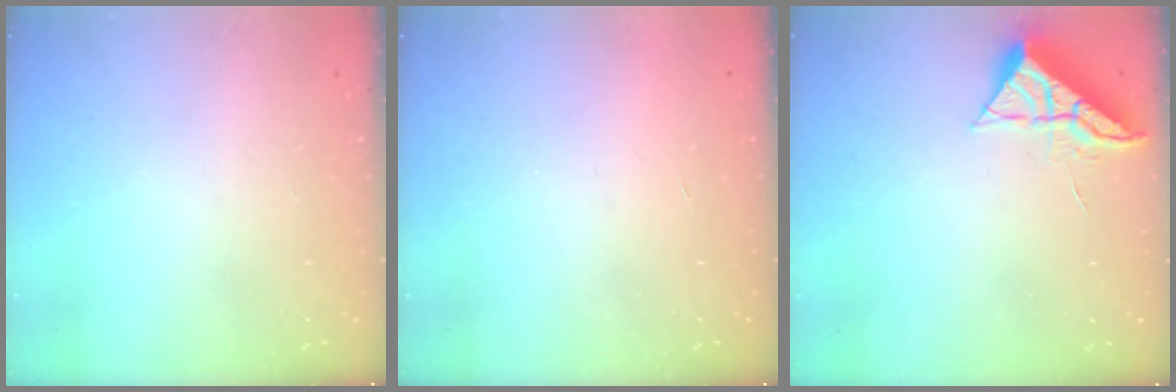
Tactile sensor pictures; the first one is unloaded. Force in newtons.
{"total": 1.7, "press": 1.7, "slide": 0.1}
{"total": 6.4, "press": 6.4, "slide": 0.2}